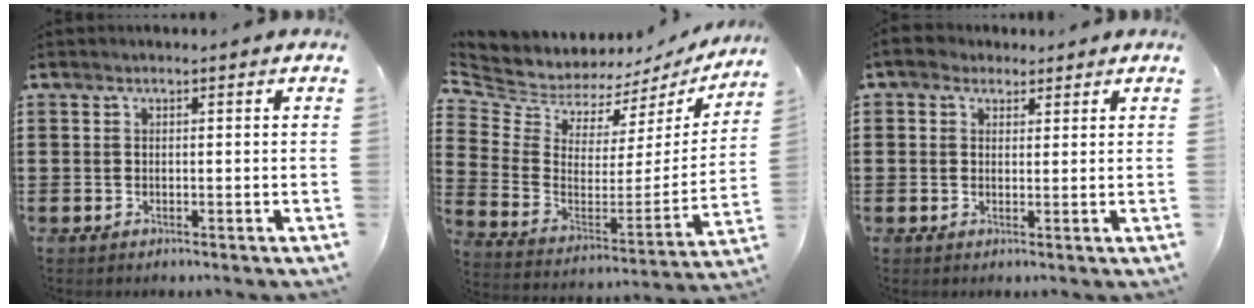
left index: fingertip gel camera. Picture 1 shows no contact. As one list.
[{"total": 5.7, "force": [5.5, 1.3, 0.0], "torque": [-0.042, -0.058, 0.094]}, {"total": 2.5, "force": [1.7, 1.8, 0.6], "torque": [-0.020, 0.012, 0.030]}]